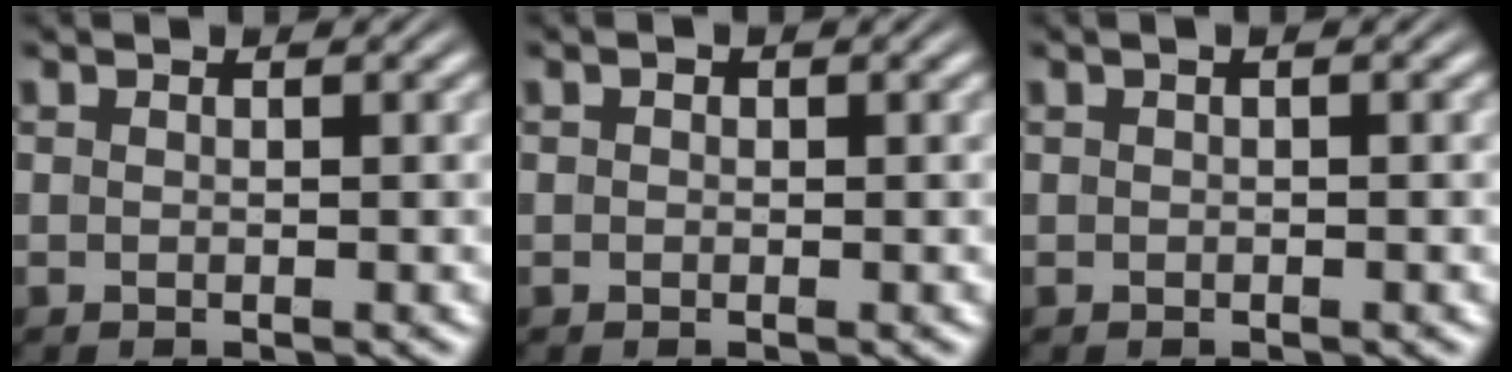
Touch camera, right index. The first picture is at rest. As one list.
[{"total": 0.9, "force": [0.1, 0.9, 0.1], "torque": [-0.008, 0.004, 0.001]}, {"total": 0.6, "force": [0.0, 0.5, 0.3], "torque": [-0.004, 0.016, -0.005]}]